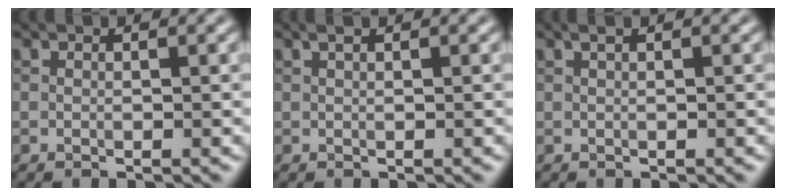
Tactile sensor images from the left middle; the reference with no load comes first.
{"total": 0.7, "force": [0.5, 0.1, 0.5], "torque": [-0.014, 0.002, 0.006]}
{"total": 0.7, "force": [0.4, 0.1, 0.6], "torque": [-0.016, 0.005, 0.005]}